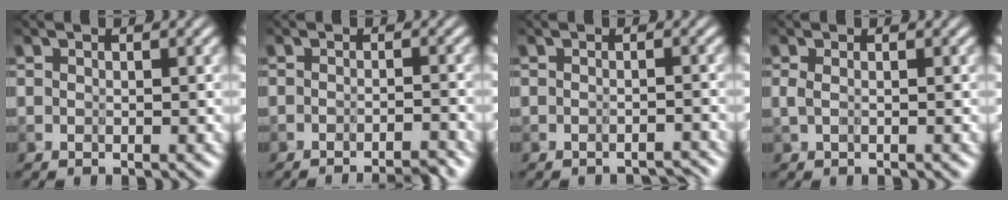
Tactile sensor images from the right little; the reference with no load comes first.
{"total": 4.0, "force": [-3.8, -1.3, -0.6], "torque": [0.027, 0.000, -0.055]}
{"total": 2.7, "force": [-2.0, -0.8, -1.6], "torque": [0.043, 0.003, -0.035]}
{"total": 0.5, "force": [-0.2, -0.2, 0.5], "torque": [-0.022, 0.001, 0.000]}